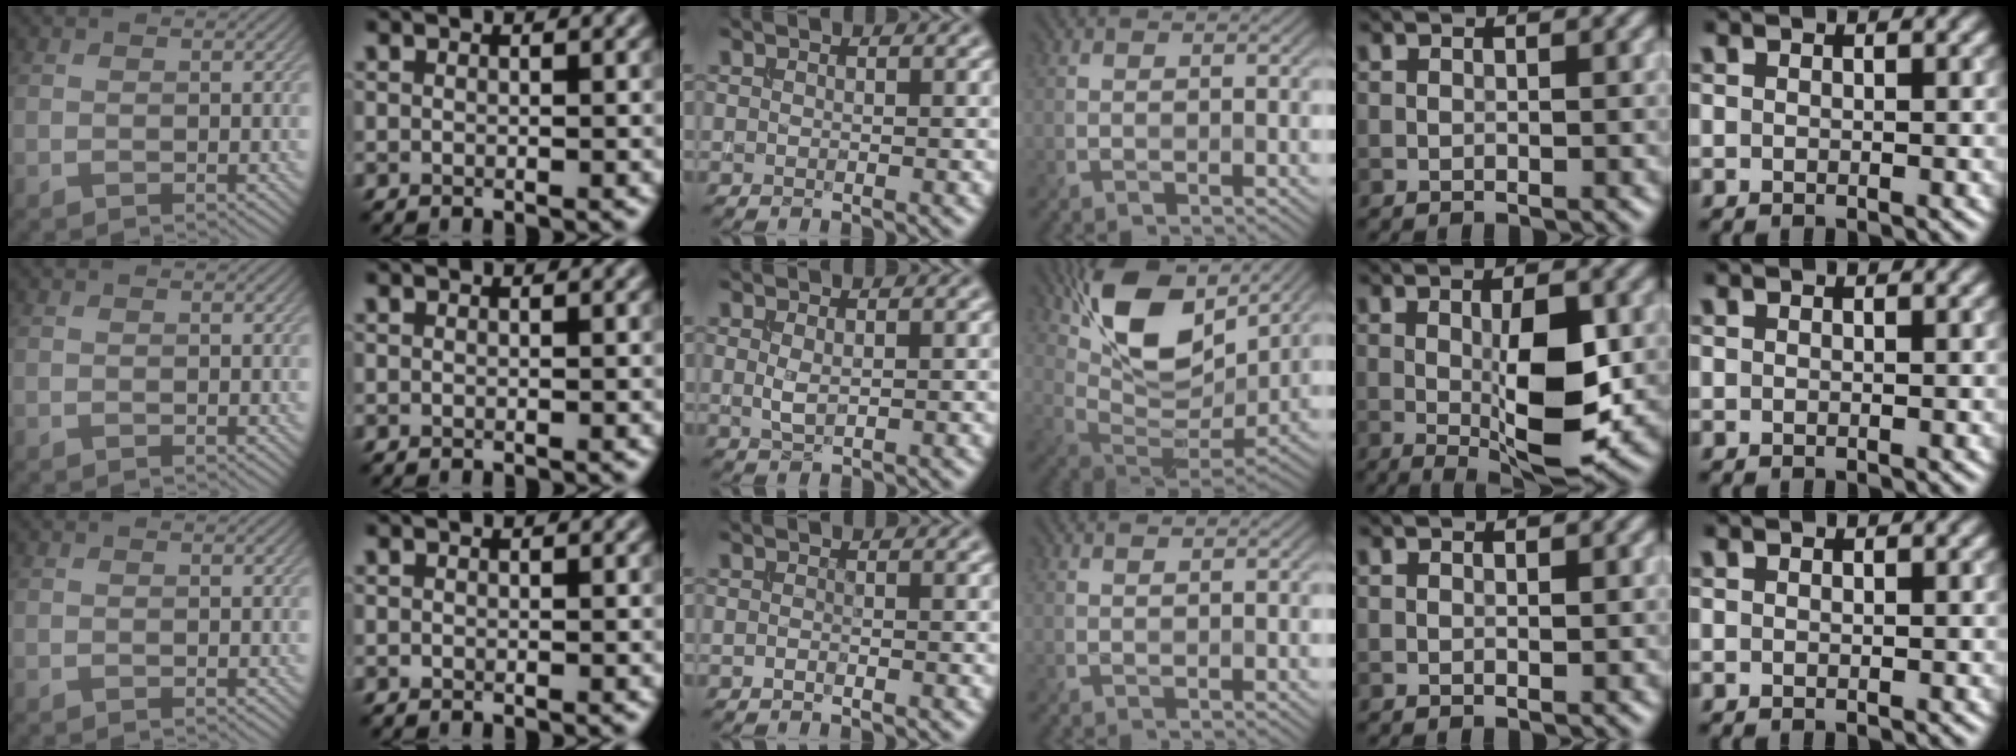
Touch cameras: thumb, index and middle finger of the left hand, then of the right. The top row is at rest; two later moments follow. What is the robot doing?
{"motion": "extract", "object": "drawer"}